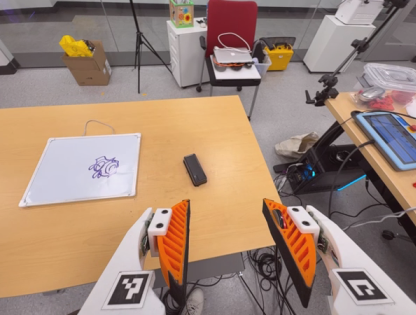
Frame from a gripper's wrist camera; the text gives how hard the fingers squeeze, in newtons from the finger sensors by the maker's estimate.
{"total": 0.0}